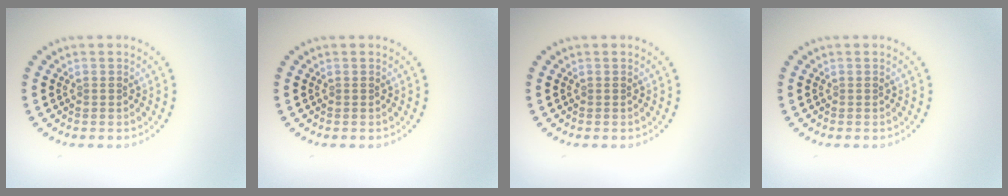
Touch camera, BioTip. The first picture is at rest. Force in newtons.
{"total": 0.0}
{"total": 0.0}
{"total": 0.0}